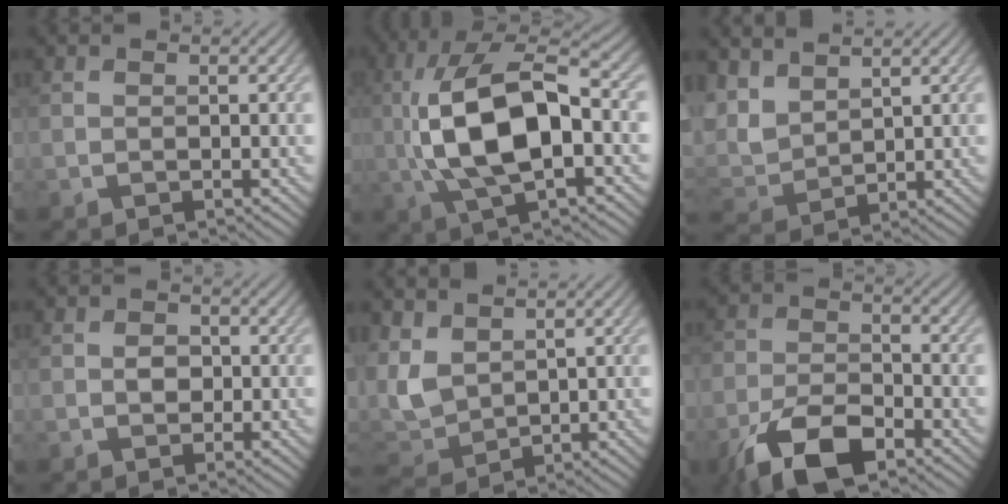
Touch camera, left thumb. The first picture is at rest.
{"total": 14.2, "force": [-0.1, 6.0, 12.9], "torque": [-0.267, 0.009, -0.007]}
{"total": 5.9, "force": [4.1, 2.9, 3.0], "torque": [-0.089, 0.003, 0.082]}
{"total": 1.9, "force": [-0.1, 1.6, 1.0], "torque": [-0.018, -0.004, -0.007]}
{"total": 7.5, "force": [3.5, 4.9, 4.6], "torque": [-0.150, 0.002, 0.076]}
{"total": 9.4, "force": [-5.9, 4.2, 5.9], "torque": [-0.117, -0.009, -0.123]}